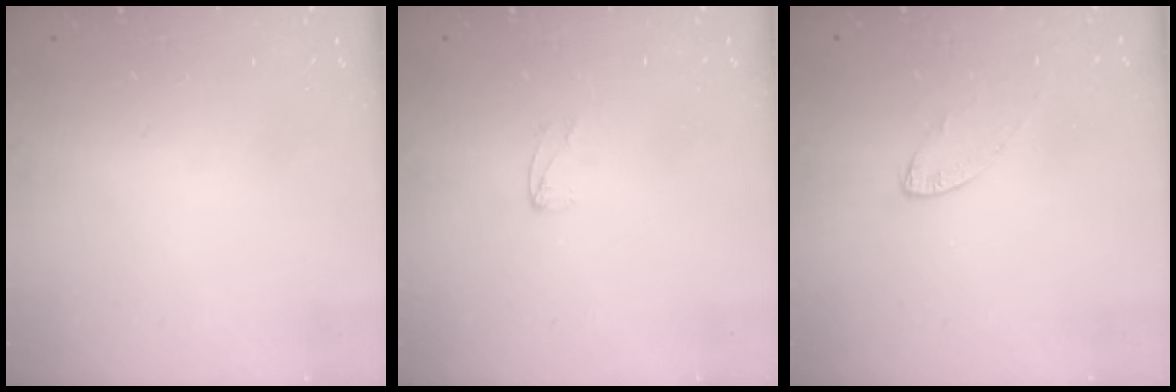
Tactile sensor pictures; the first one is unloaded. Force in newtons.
{"total": 1.7, "press": 1.7, "slide": 0.1}
{"total": 4.6, "press": 4.5, "slide": 0.5}